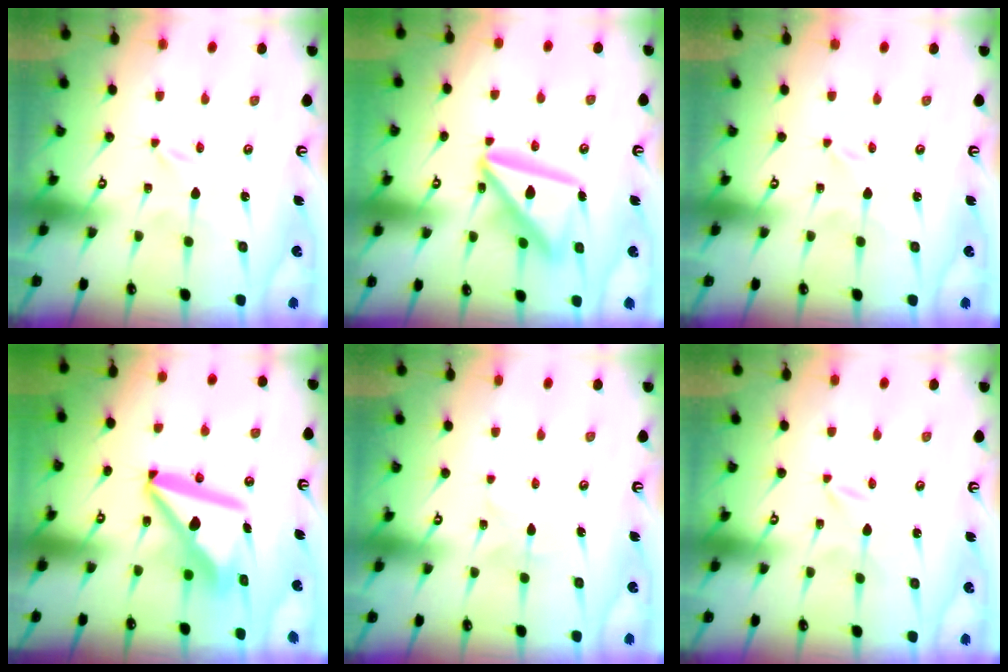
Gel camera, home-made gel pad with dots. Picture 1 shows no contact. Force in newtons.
{"total": 16.6, "press": 16.5, "slide": 1.8}
{"total": 0.5, "press": 0.5, "slide": 0.1}
{"total": 13.9, "press": 13.9, "slide": 1.5}
{"total": 2.8, "press": 2.8, "slide": 0.2}
{"total": 0.0}